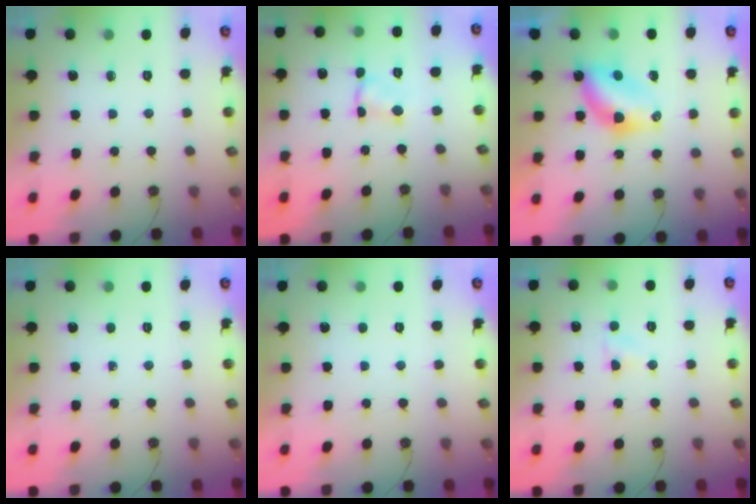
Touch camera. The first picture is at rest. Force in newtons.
{"total": 1.9, "press": 1.9, "slide": 0.3}
{"total": 6.8, "press": 6.8, "slide": 0.2}
{"total": 0.0}
{"total": 0.0}
{"total": 3.0, "press": 3.0, "slide": 0.3}